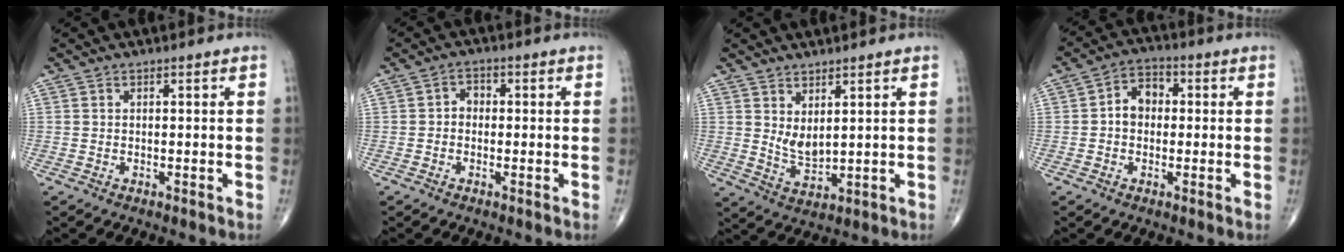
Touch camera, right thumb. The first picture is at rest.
{"total": 2.3, "force": [-0.3, 1.9, 1.2], "torque": [-0.005, 0.013, -0.014]}
{"total": 4.8, "force": [2.0, 2.1, 3.8], "torque": [-0.066, -0.030, 0.047]}
{"total": 5.7, "force": [0.1, 4.4, 3.6], "torque": [-0.043, 0.020, -0.010]}